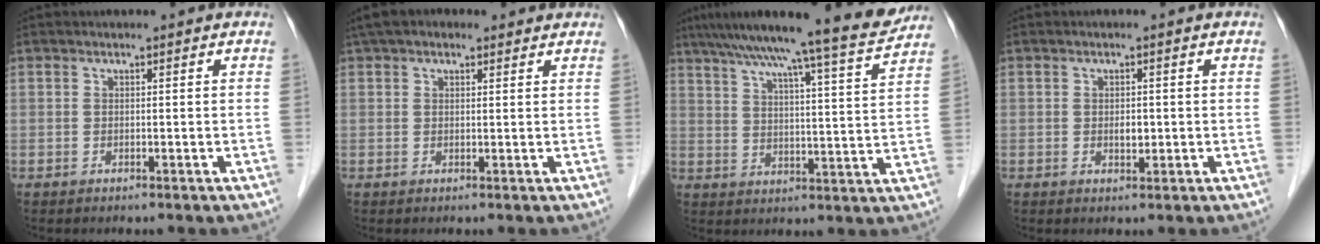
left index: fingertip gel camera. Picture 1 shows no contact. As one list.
[{"total": 6.0, "force": [4.4, 3.0, 2.8], "torque": [-0.046, 0.041, 0.071]}, {"total": 18.2, "force": [15.8, -0.5, 9.2], "torque": [-0.140, -0.007, 0.217]}, {"total": 1.6, "force": [-0.1, 1.0, 1.3], "torque": [-0.023, 0.000, 0.001]}]